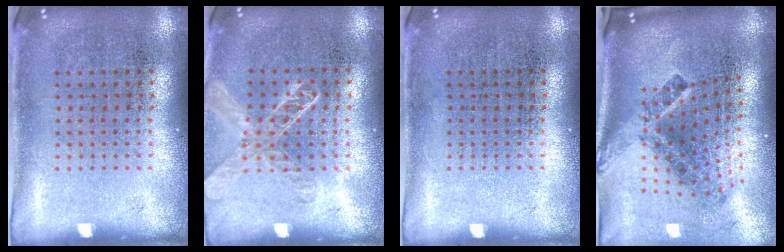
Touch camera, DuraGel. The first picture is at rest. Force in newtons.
{"total": 1.4, "press": 1.3, "slide": 0.5}
{"total": 0.0}
{"total": 2.9, "press": 1.7, "slide": 2.4}